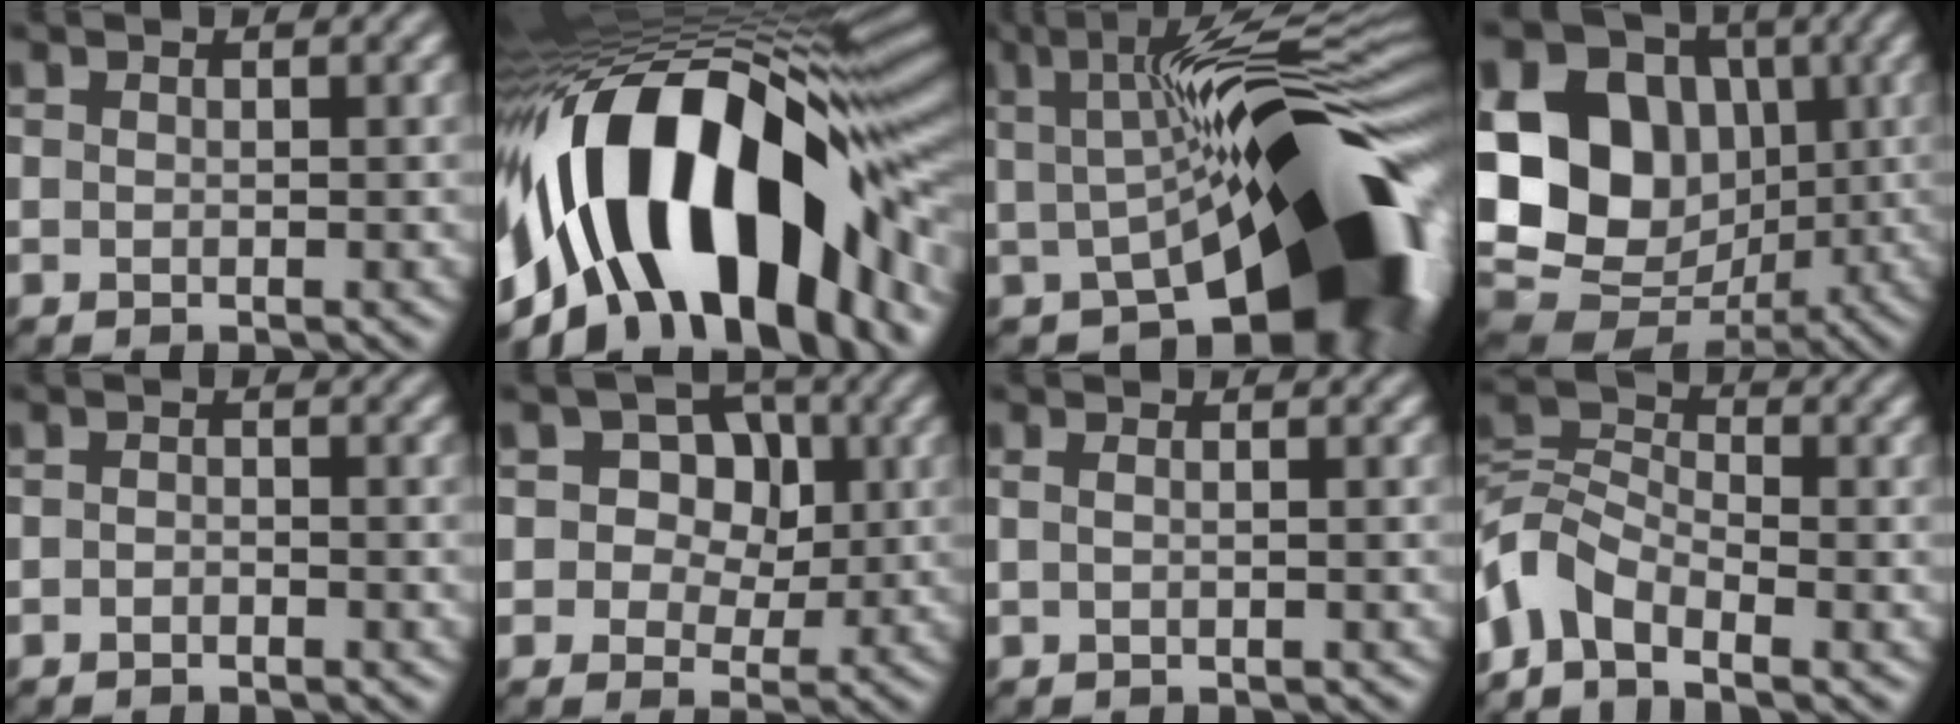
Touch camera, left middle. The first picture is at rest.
{"total": 18.2, "force": [-3.8, 9.6, 15.0], "torque": [-0.227, 0.024, -0.076]}
{"total": 17.8, "force": [-2.7, 7.6, 15.9], "torque": [-0.187, 0.005, -0.033]}
{"total": 16.5, "force": [1.0, 13.9, 8.8], "torque": [-0.194, 0.014, 0.006]}
{"total": 1.0, "force": [-0.8, 0.5, 0.2], "torque": [-0.003, 0.005, -0.016]}
{"total": 6.1, "force": [1.9, 5.1, 2.8], "torque": [-0.023, 0.024, 0.009]}
{"total": 0.8, "force": [0.0, 0.3, 0.8], "torque": [-0.014, -0.003, -0.009]}
{"total": 5.5, "force": [-3.8, 3.1, 2.6], "torque": [-0.052, 0.003, -0.090]}